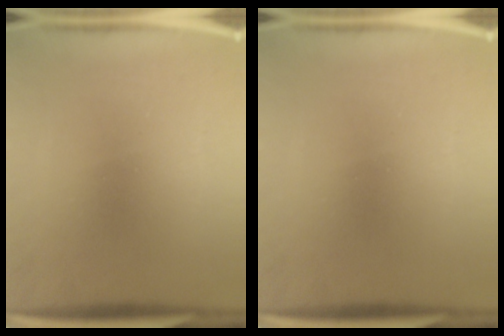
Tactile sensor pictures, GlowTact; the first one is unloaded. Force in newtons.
{"total": 0.0}